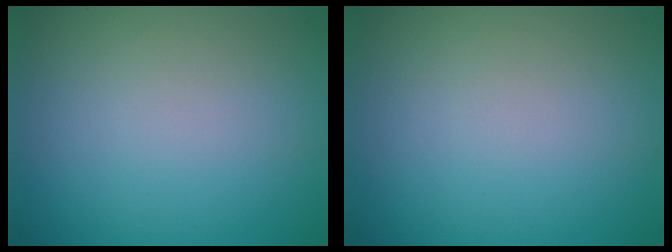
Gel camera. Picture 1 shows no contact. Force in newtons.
{"total": 0.0}